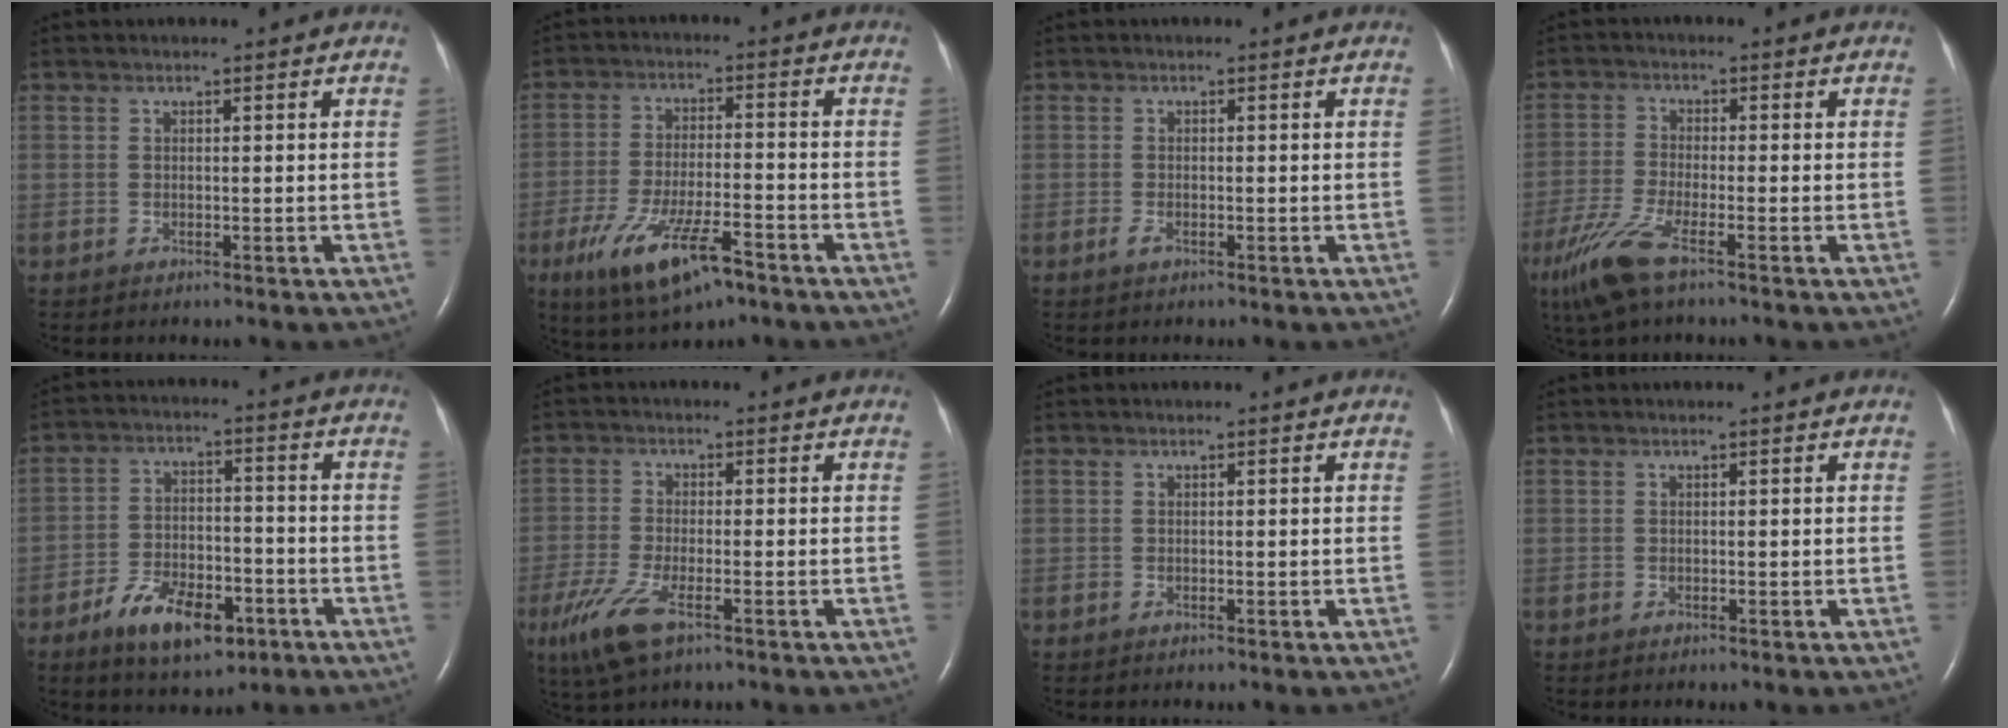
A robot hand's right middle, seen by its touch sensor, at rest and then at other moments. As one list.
[{"total": 11.8, "force": [-6.8, 2.9, 9.1], "torque": [-0.176, -0.017, -0.111]}, {"total": 1.0, "force": [-0.5, 0.3, 0.8], "torque": [-0.021, -0.002, -0.010]}, {"total": 7.5, "force": [-4.8, 1.1, 5.7], "torque": [-0.137, -0.021, -0.095]}, {"total": 10.5, "force": [-5.9, 4.9, 7.2], "torque": [-0.125, 0.001, -0.094]}, {"total": 7.6, "force": [-4.3, 2.0, 5.9], "torque": [-0.132, -0.022, -0.078]}, {"total": 0.0}, {"total": 0.0}]